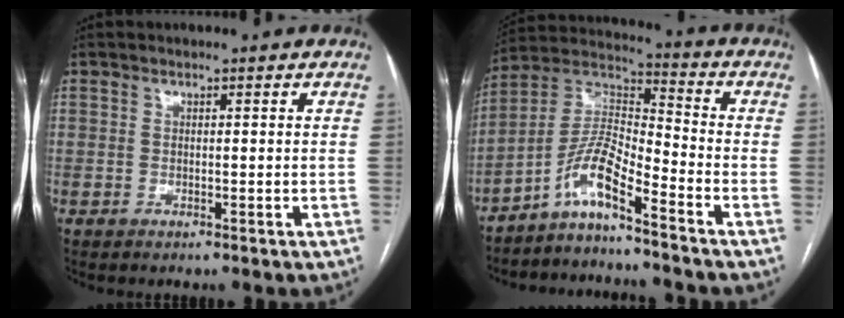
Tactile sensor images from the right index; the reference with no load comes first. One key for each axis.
{"total": 8.7, "fx": -6.0, "fy": 0.5, "fz": 6.2, "tx": -0.133, "ty": 0.015, "tz": -0.118}